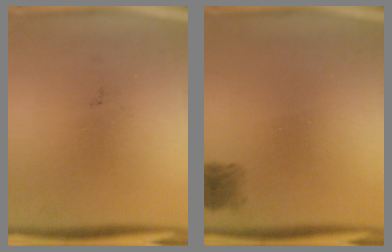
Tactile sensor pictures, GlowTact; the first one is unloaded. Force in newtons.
{"total": 2.1}